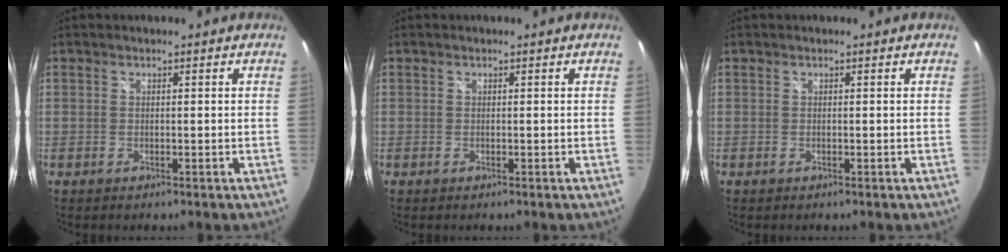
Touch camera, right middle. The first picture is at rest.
{"total": 0.0}
{"total": 0.0}